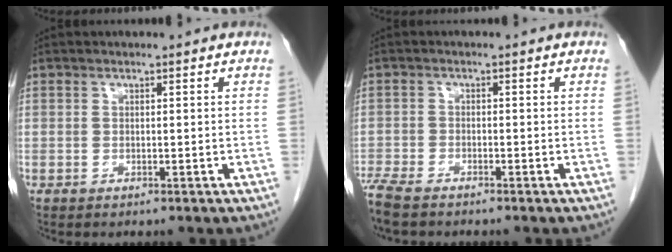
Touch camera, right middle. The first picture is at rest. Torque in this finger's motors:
{"motor_torque": [1.05, -1.09, 1.05, 0.21]}